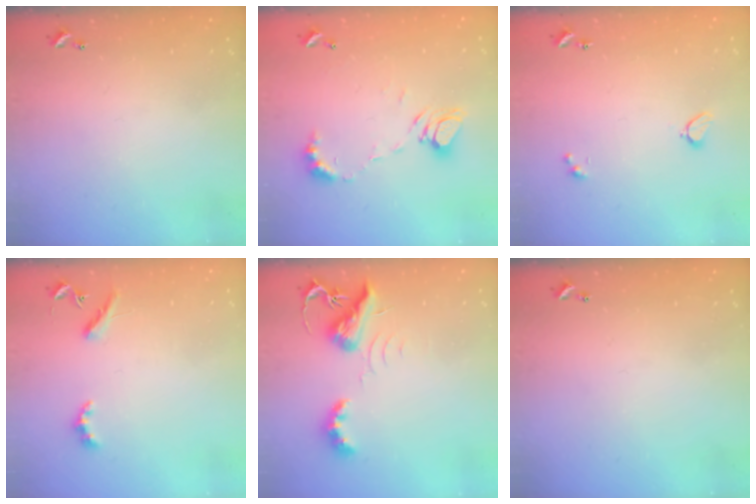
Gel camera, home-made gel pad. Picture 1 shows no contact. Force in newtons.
{"total": 8.4, "press": 8.4, "slide": 1.0}
{"total": 2.0, "press": 1.9, "slide": 0.6}
{"total": 3.1, "press": 3.0, "slide": 0.6}
{"total": 6.6, "press": 6.6, "slide": 0.3}
{"total": 0.0}